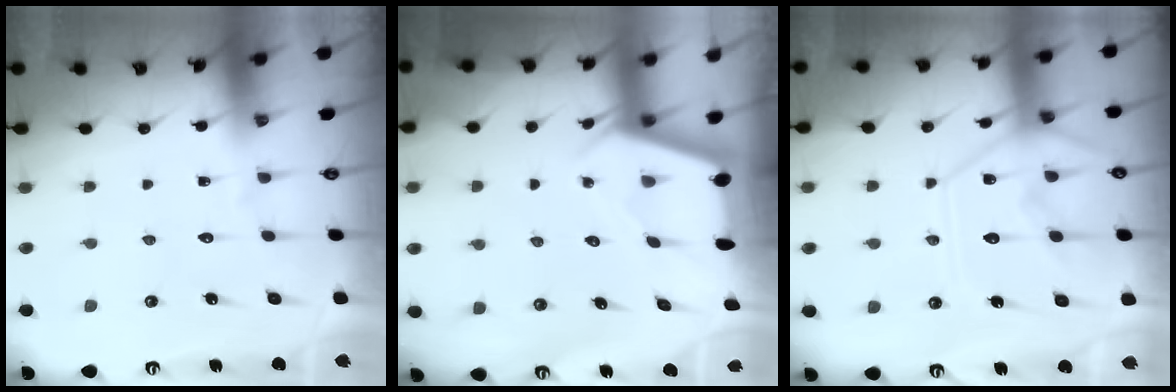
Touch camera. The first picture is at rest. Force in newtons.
{"total": 2.5, "press": 2.5, "slide": 0.3}
{"total": 13.4, "press": 13.3, "slide": 1.3}